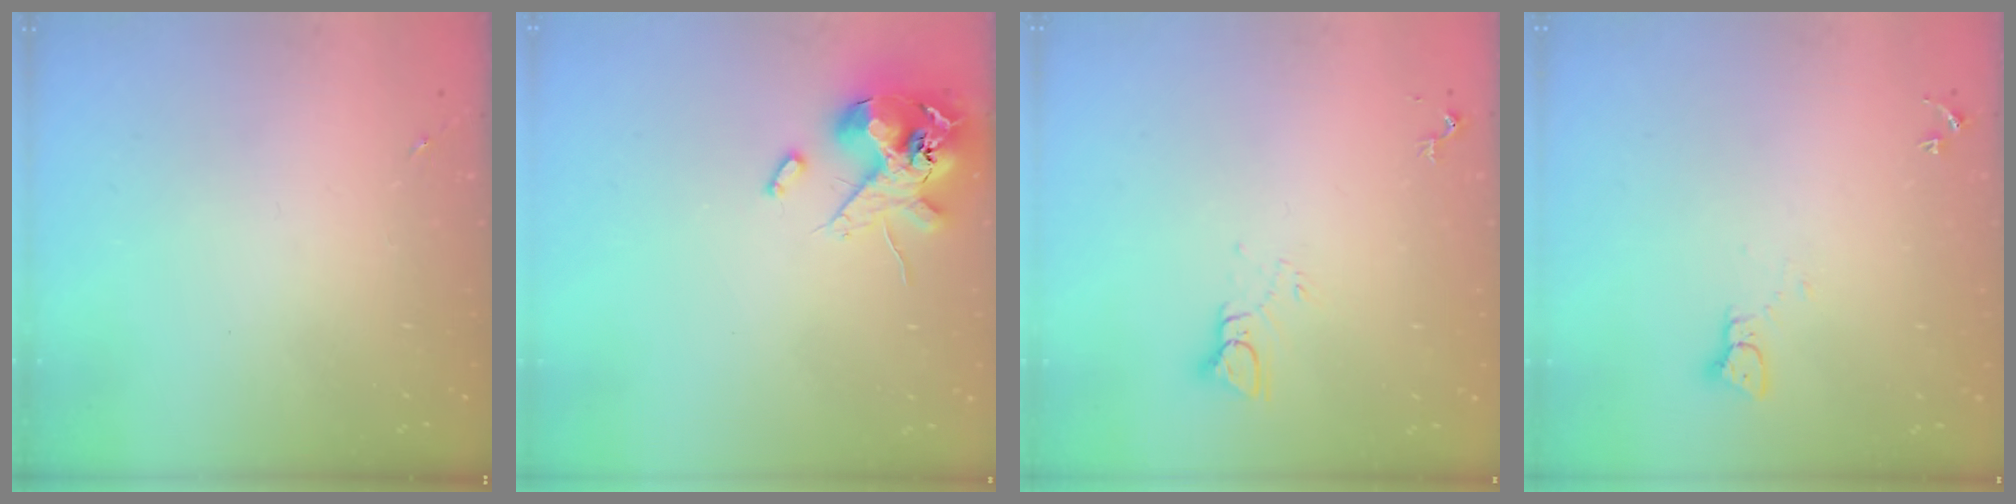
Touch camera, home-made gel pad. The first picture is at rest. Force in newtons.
{"total": 14.1, "press": 13.9, "slide": 2.5}
{"total": 4.4, "press": 4.4, "slide": 0.3}
{"total": 2.1, "press": 2.1, "slide": 0.2}